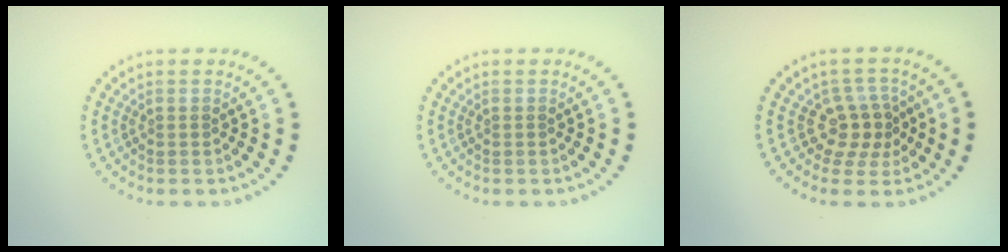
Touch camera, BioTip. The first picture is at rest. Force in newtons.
{"total": 0.0}
{"total": 3.0, "press": 2.3, "slide": 1.8}